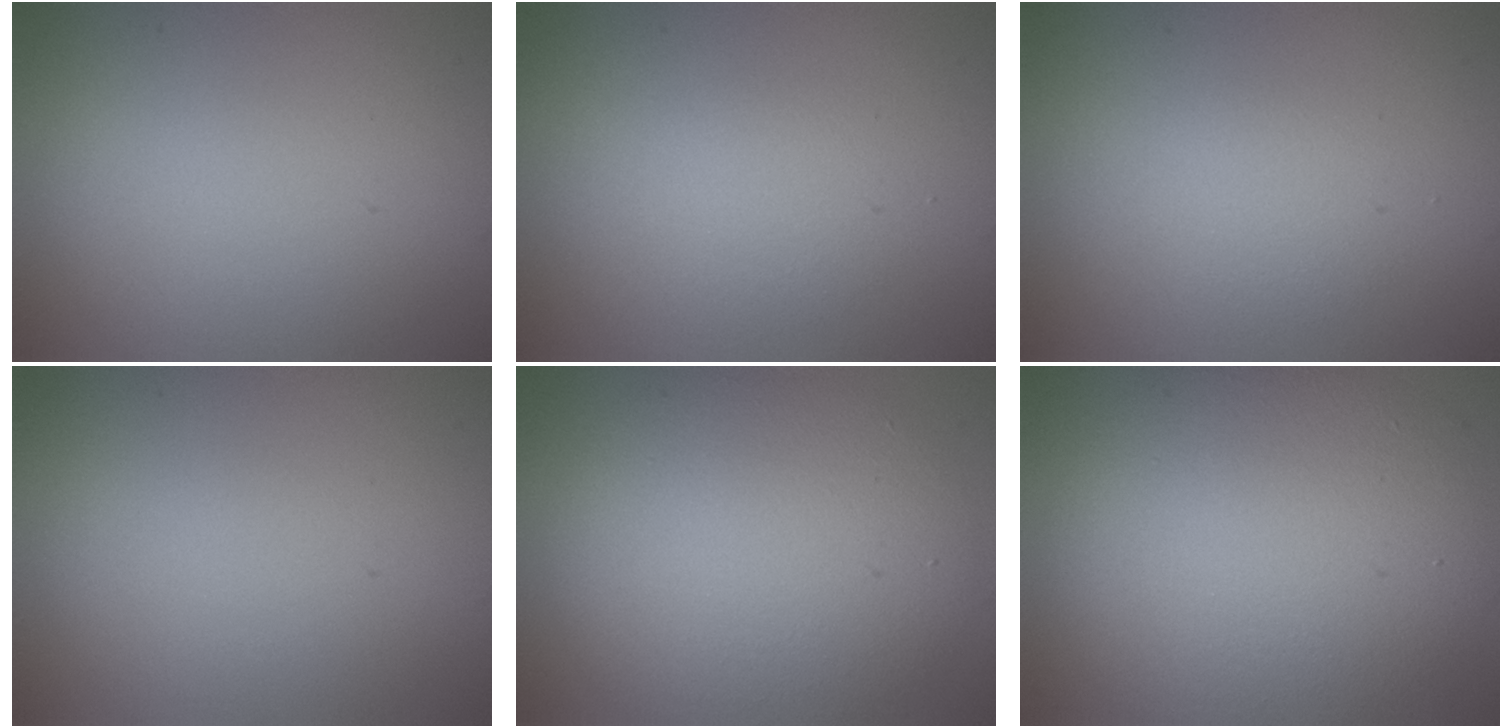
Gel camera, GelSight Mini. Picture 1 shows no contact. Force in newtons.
{"total": 1.8, "press": 1.8, "slide": 0.1}
{"total": 1.7, "press": 1.7, "slide": 0.1}
{"total": 0.0}
{"total": 7.8, "press": 7.8, "slide": 0.6}
{"total": 10.7, "press": 10.7, "slide": 0.7}